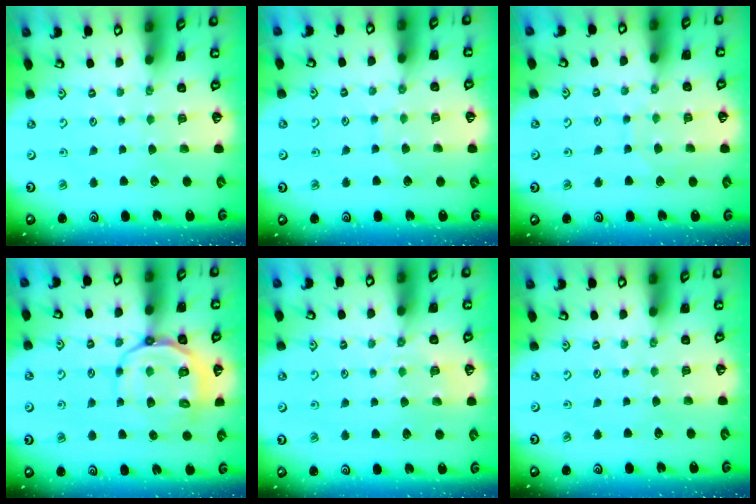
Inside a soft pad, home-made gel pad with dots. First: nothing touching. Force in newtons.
{"total": 5.7, "press": 5.7, "slide": 0.6}
{"total": 6.3, "press": 6.3, "slide": 0.1}
{"total": 12.1, "press": 12.0, "slide": 2.0}
{"total": 3.0, "press": 2.9, "slide": 0.7}
{"total": 0.0}